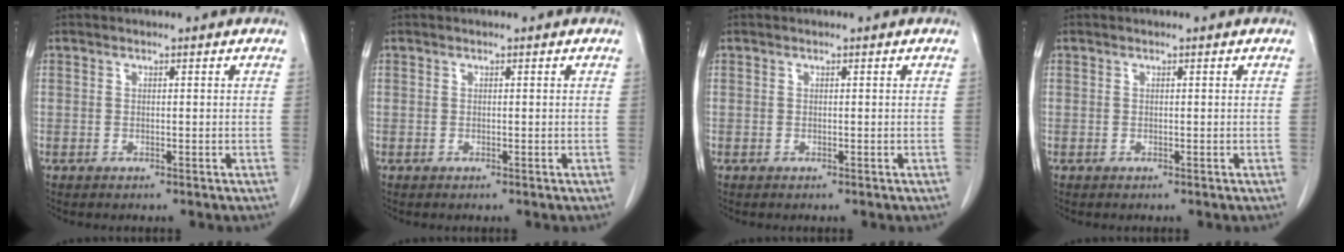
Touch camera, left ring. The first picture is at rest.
{"total": 0.0}
{"total": 0.0}
{"total": 0.0}